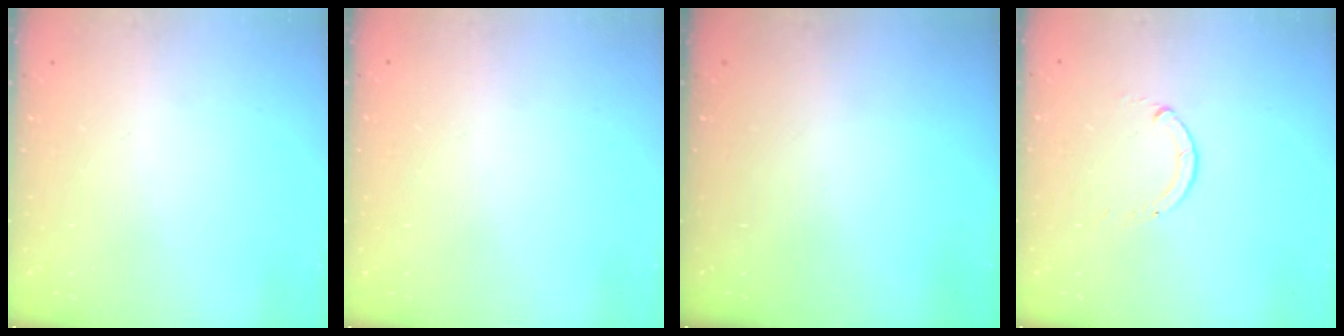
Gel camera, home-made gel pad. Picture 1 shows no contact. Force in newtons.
{"total": 2.4, "press": 2.4, "slide": 0.2}
{"total": 0.0}
{"total": 0.0}